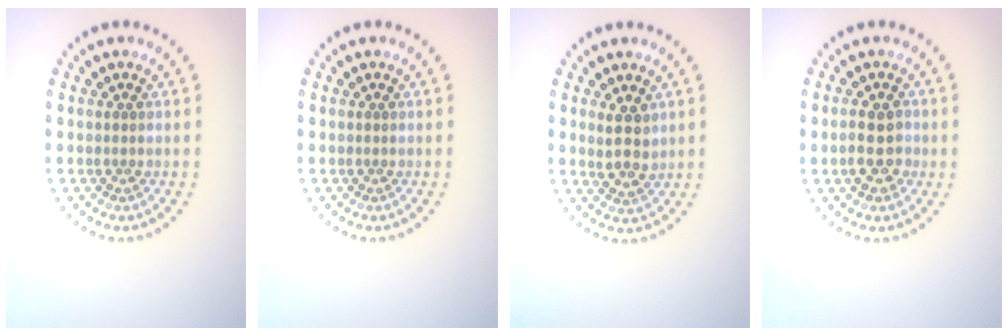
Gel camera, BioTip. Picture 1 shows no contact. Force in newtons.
{"total": 0.0}
{"total": 2.7, "press": 2.5, "slide": 1.1}
{"total": 3.0, "press": 3.0, "slide": 0.5}